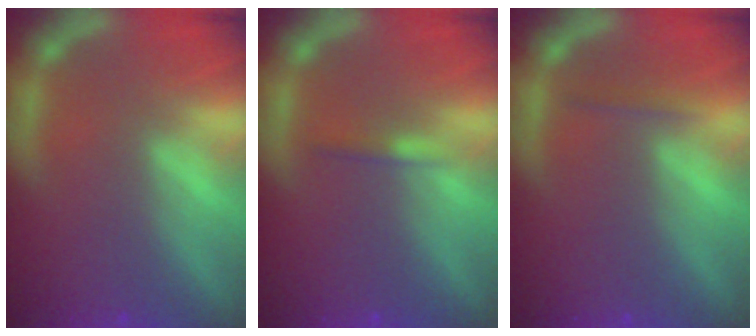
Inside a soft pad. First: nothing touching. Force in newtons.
{"total": 0.9}
{"total": 0.9}